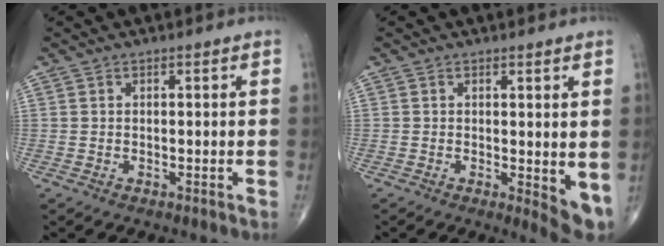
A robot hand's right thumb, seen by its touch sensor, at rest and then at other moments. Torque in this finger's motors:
{"motor_torque": [-0.31, 0.63, 0.30, 0.13, 0.02]}